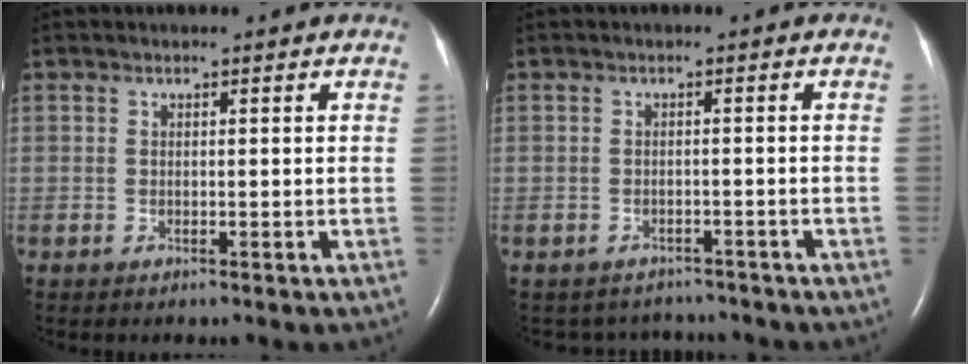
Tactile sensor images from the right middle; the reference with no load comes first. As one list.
[{"total": 5.2, "force": [-5.0, 1.6, -0.2], "torque": [0.002, 0.011, -0.060]}]